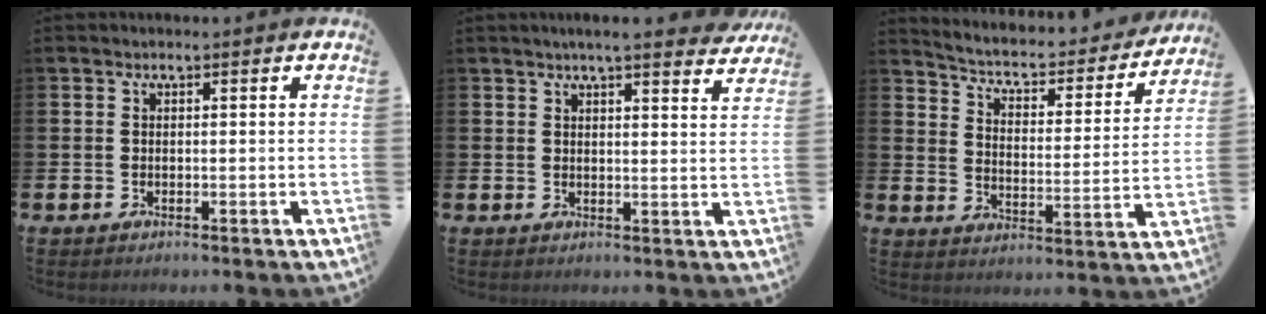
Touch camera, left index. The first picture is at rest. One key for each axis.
{"total": 4.6, "fx": 4.4, "fy": -0.2, "fz": 1.5, "tx": -0.024, "ty": -0.022, "tz": 0.075}
{"total": 4.8, "fx": 4.3, "fy": 1.5, "fz": 1.5, "tx": -0.048, "ty": -0.039, "tz": 0.062}